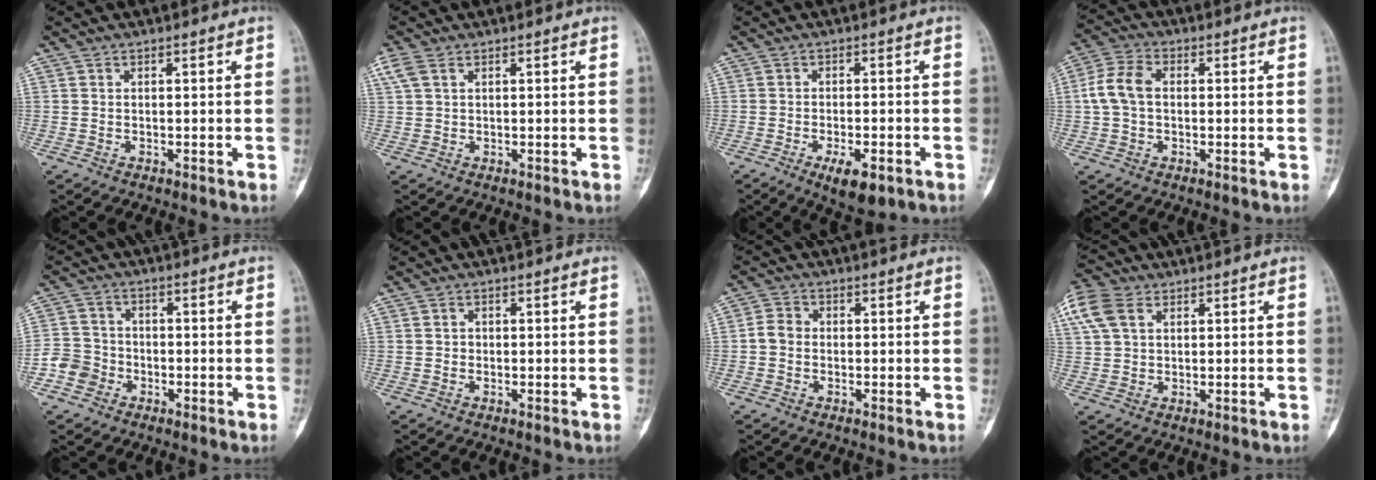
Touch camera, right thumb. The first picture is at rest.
{"total": 3.1, "force": [1.5, 1.9, 2.1], "torque": [-0.065, 0.018, 0.036]}
{"total": 6.8, "force": [-3.2, 2.5, 5.5], "torque": [-0.085, 0.003, -0.043]}
{"total": 6.9, "force": [0.2, 4.7, 5.1], "torque": [-0.109, 0.022, -0.003]}
{"total": 5.4, "force": [-2.3, 4.7, 1.2], "torque": [0.000, 0.022, -0.052]}
{"total": 0.9, "force": [-0.1, 0.9, 0.2], "torque": [0.003, 0.003, -0.002]}
{"total": 3.0, "force": [-0.5, 2.5, 1.6], "torque": [-0.025, 0.009, -0.016]}
{"total": 9.6, "force": [4.0, 6.4, 6.0], "torque": [-0.142, 0.017, 0.081]}